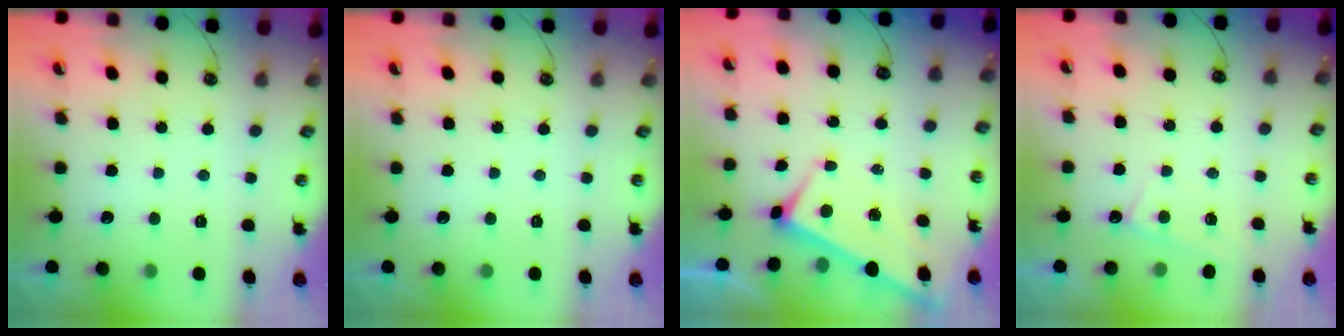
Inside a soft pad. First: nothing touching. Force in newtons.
{"total": 0.0}
{"total": 2.9, "press": 2.9, "slide": 0.1}
{"total": 1.8, "press": 1.8, "slide": 0.3}